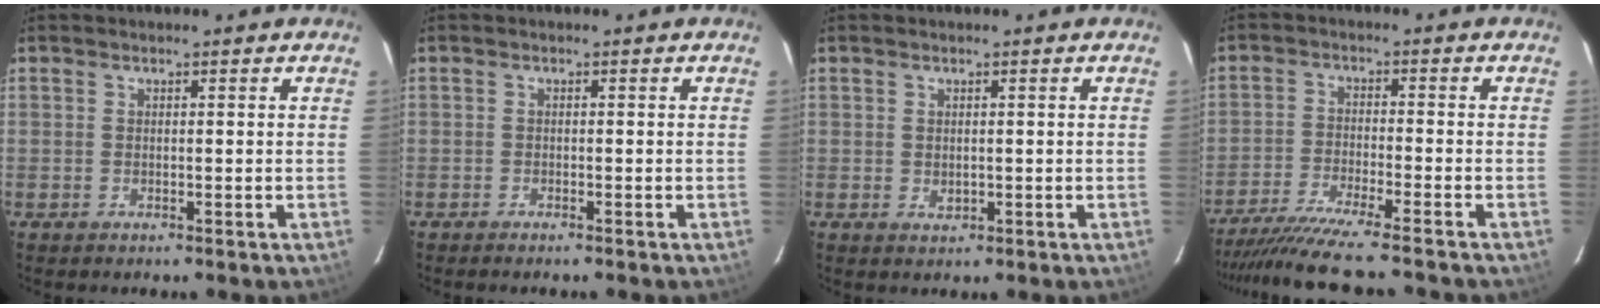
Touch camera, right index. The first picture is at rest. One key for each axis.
{"total": 0.9, "fx": -0.8, "fy": 0.1, "fz": 0.3, "tx": -0.010, "ty": -0.001, "tz": -0.015}
{"total": 1.1, "fx": 0.2, "fy": 0.9, "fz": 0.6, "tx": -0.009, "ty": 0.001, "tz": 0.007}
{"total": 12.8, "fx": -11.4, "fy": -0.9, "fz": 5.8, "tx": -0.128, "ty": -0.026, "tz": -0.195}